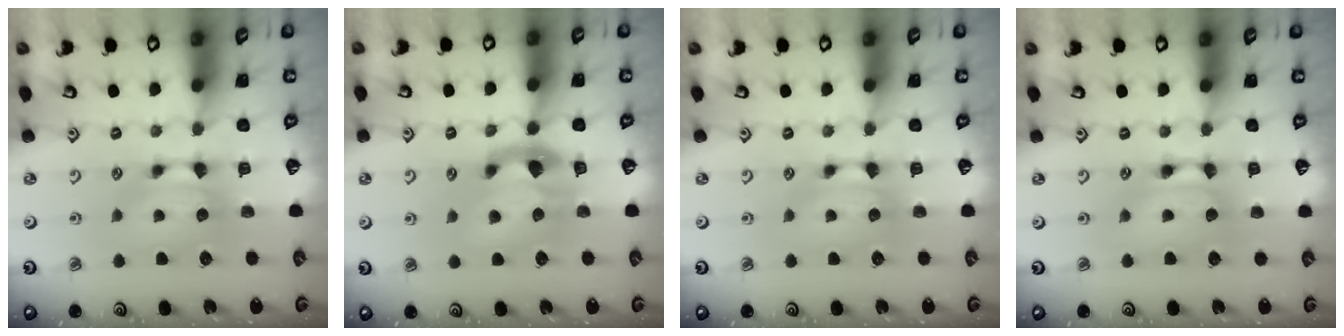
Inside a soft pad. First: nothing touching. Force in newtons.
{"total": 3.9, "press": 3.5, "slide": 1.7}
{"total": 0.0}
{"total": 1.7, "press": 1.7, "slide": 0.2}